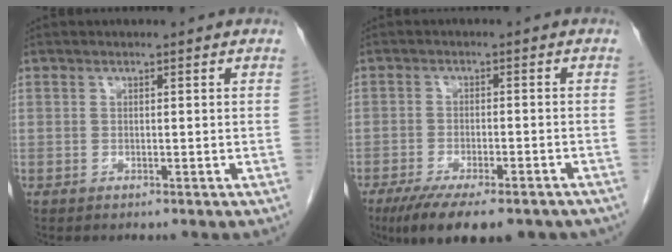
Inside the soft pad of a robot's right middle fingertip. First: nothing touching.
{"total": 14.0, "force": [-10.4, 4.0, 8.4], "torque": [-0.119, -0.012, -0.151]}